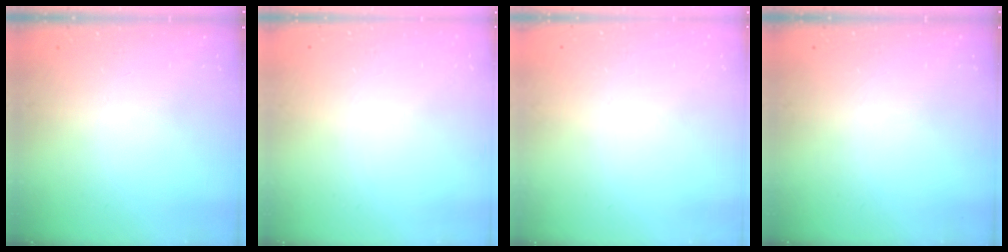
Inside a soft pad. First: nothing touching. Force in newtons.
{"total": 0.5, "press": 0.5, "slide": 0.1}
{"total": 0.0}
{"total": 0.0}